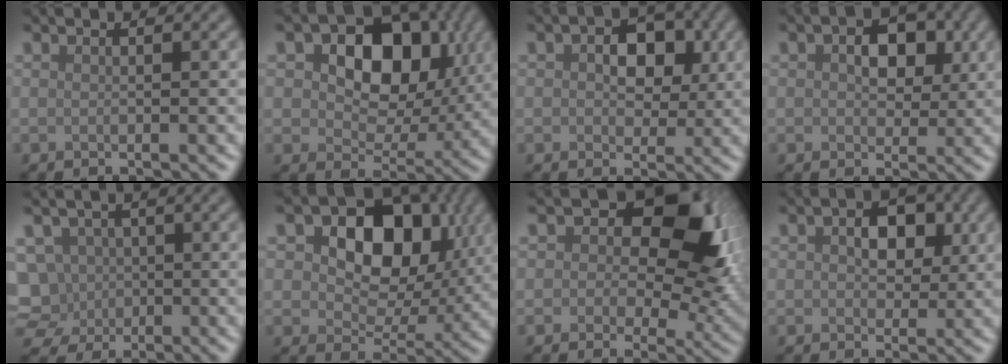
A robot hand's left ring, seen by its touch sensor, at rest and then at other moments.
{"total": 9.4, "force": [2.4, 6.3, 6.5], "torque": [-0.112, 0.003, 0.041]}
{"total": 3.7, "force": [0.5, 2.6, 2.6], "torque": [-0.045, 0.003, 0.008]}
{"total": 3.0, "force": [0.5, 2.1, 2.0], "torque": [-0.042, 0.004, 0.011]}
{"total": 5.6, "force": [-0.9, 5.2, 1.8], "torque": [-0.049, 0.013, -0.019]}
{"total": 10.0, "force": [2.7, 6.7, 6.9], "torque": [-0.110, 0.005, 0.044]}
{"total": 9.5, "force": [2.7, 6.0, 6.8], "torque": [-0.087, -0.004, 0.046]}
{"total": 2.6, "force": [0.4, 1.9, 1.8], "torque": [-0.039, 0.004, 0.010]}